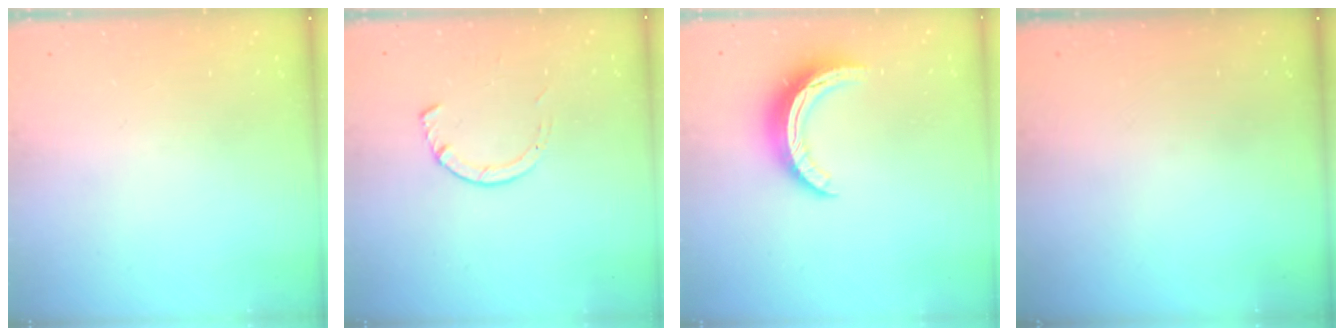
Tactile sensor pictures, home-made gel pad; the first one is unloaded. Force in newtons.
{"total": 3.6, "press": 3.6, "slide": 0.5}
{"total": 10.3, "press": 10.3, "slide": 0.3}
{"total": 0.0}